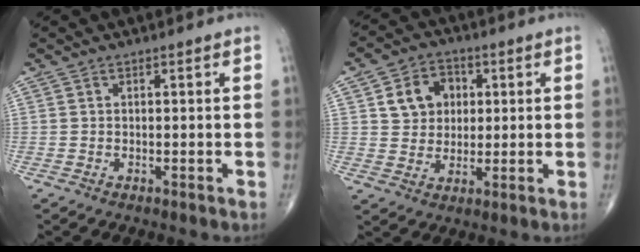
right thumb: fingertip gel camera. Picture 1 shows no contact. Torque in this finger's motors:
{"motor_torque": [0.03, 0.03, 0.04, -0.04, 0.09]}